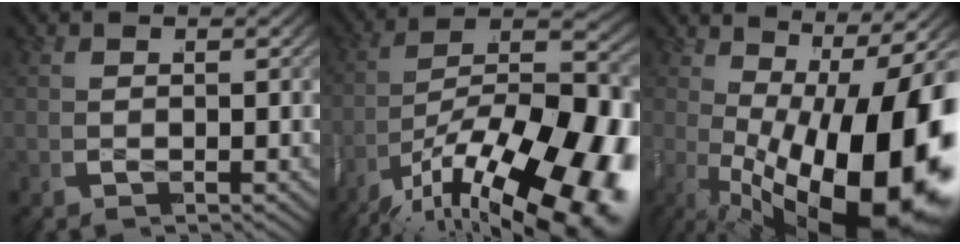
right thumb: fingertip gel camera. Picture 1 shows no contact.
{"total": 19.9, "force": [-4.3, 12.3, 15.1], "torque": [-0.267, -0.064, -0.038]}
{"total": 19.3, "force": [-3.1, 11.1, 15.5], "torque": [-0.264, -0.058, -0.012]}